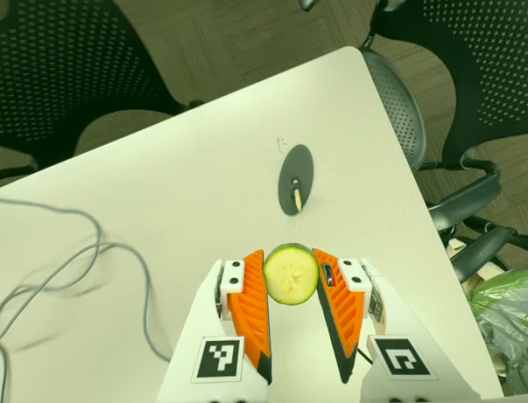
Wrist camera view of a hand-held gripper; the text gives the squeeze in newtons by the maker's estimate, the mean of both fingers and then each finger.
{"total": 12.0, "left": 12.4, "right": 11.7}